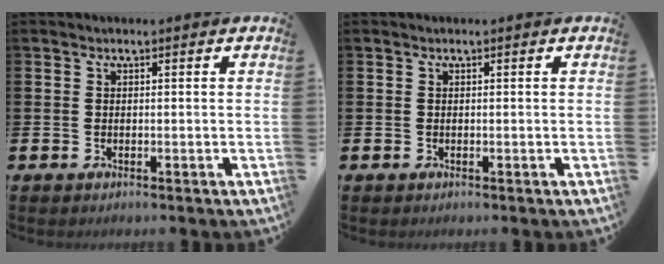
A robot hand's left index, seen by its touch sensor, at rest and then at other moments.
{"total": 0.0}